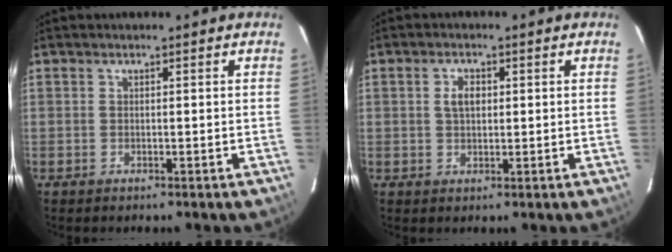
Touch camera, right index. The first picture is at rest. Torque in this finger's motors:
{"motor_torque": [0.07, -0.01, 0.05, 0.05]}